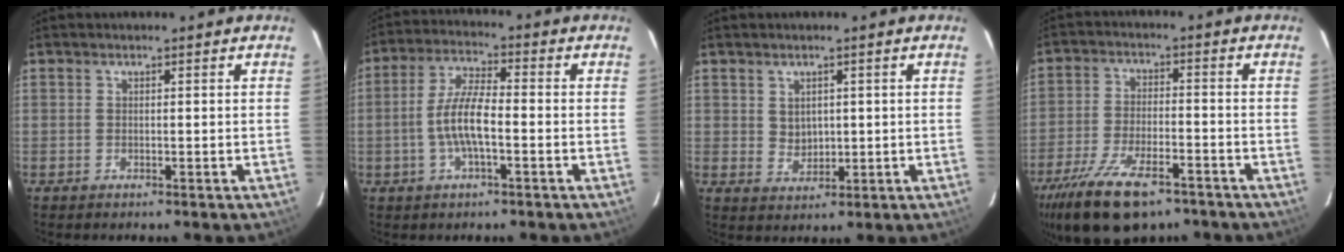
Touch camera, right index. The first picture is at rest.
{"total": 8.0, "force": [-2.1, 2.0, 7.4], "torque": [-0.150, 0.007, -0.040]}
{"total": 3.2, "force": [1.0, 2.7, 1.4], "torque": [-0.020, 0.003, 0.026]}
{"total": 16.8, "force": [-11.5, 6.8, 10.2], "torque": [-0.223, -0.036, -0.197]}